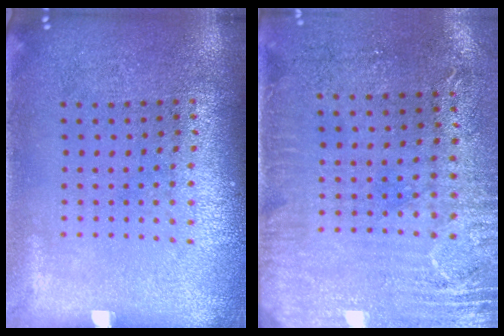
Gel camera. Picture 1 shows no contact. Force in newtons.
{"total": 3.0, "press": 2.4, "slide": 1.7}